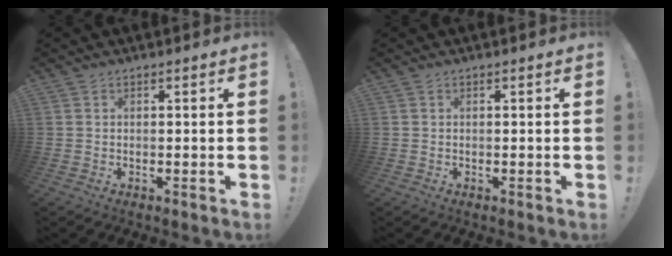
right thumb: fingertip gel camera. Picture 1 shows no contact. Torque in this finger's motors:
{"motor_torque": [-0.04, -0.05, -0.12, 0.11, 0.07]}